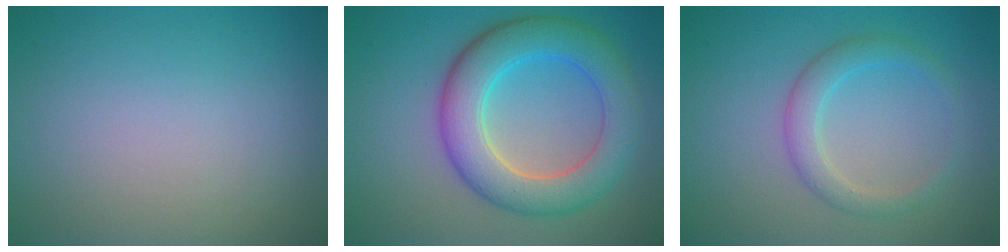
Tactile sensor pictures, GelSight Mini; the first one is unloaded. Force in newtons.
{"total": 7.5, "press": 7.4, "slide": 0.5}
{"total": 2.5, "press": 2.5, "slide": 0.1}